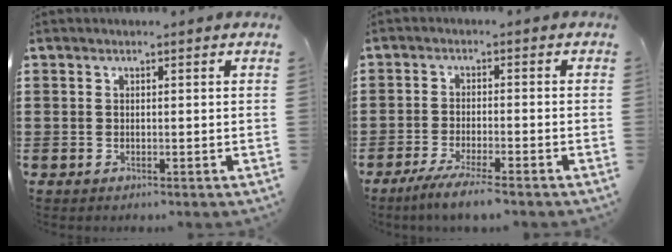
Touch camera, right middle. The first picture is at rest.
{"total": 4.0, "force": [-3.4, -0.2, 2.1], "torque": [-0.041, -0.010, -0.065]}